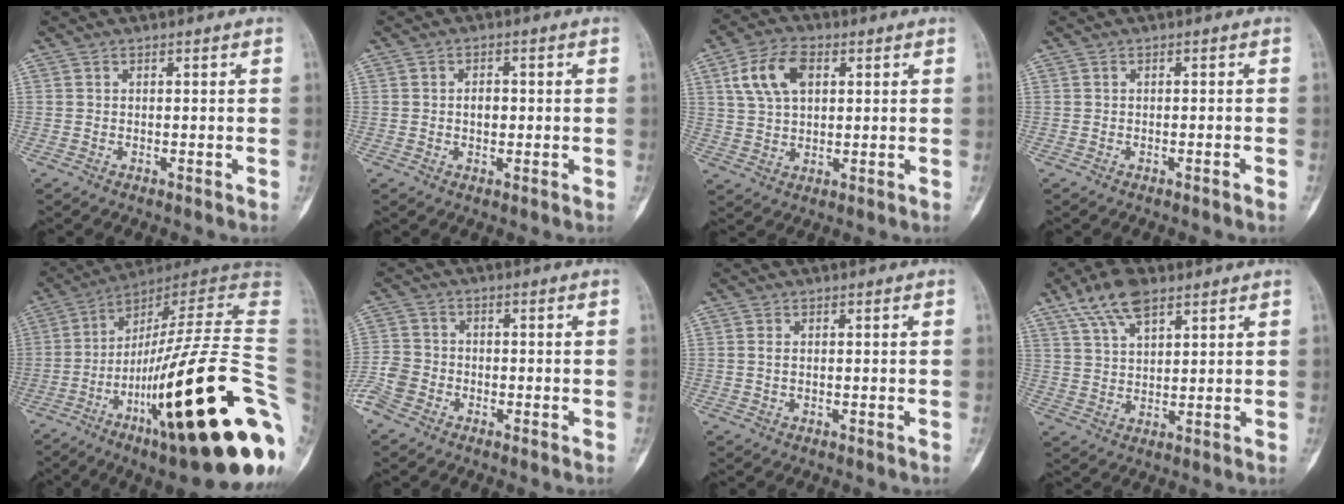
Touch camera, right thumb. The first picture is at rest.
{"total": 2.6, "force": [-0.2, 1.6, 2.0], "torque": [-0.023, 0.004, -0.004]}
{"total": 9.3, "force": [3.0, 5.6, 6.8], "torque": [-0.124, 0.004, 0.055]}
{"total": 1.0, "force": [-0.6, -0.1, 0.8], "torque": [-0.017, 0.000, -0.006]}
{"total": 36.0, "force": [-8.3, 6.6, 34.4], "torque": [-0.444, 0.040, -0.135]}
{"total": 5.9, "force": [-3.6, 3.9, 2.6], "torque": [-0.063, 0.006, -0.079]}
{"total": 0.9, "force": [-0.1, 0.4, 0.8], "torque": [-0.019, 0.000, -0.001]}
{"total": 8.7, "force": [5.5, 3.7, 5.7], "torque": [-0.100, -0.008, 0.107]}